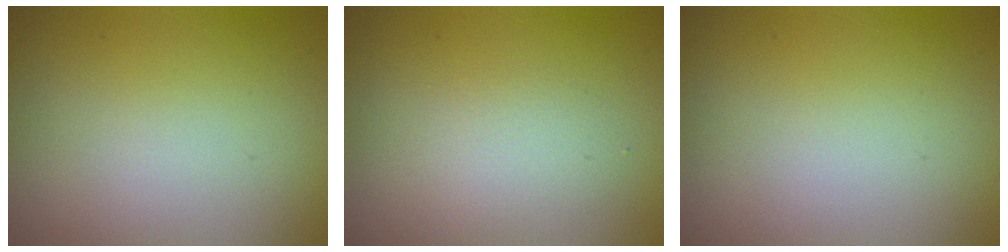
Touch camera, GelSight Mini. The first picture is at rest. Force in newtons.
{"total": 1.8, "press": 1.8, "slide": 0.0}
{"total": 0.0}